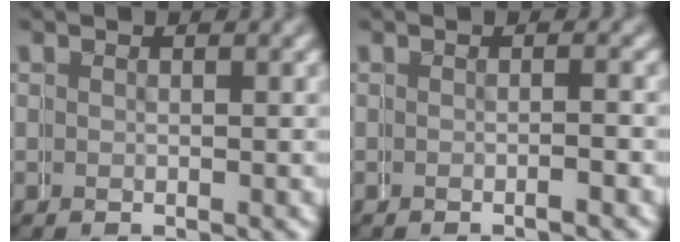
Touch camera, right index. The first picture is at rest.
{"total": 0.8, "force": [-0.3, -0.7, -0.1], "torque": [0.014, 0.010, -0.008]}